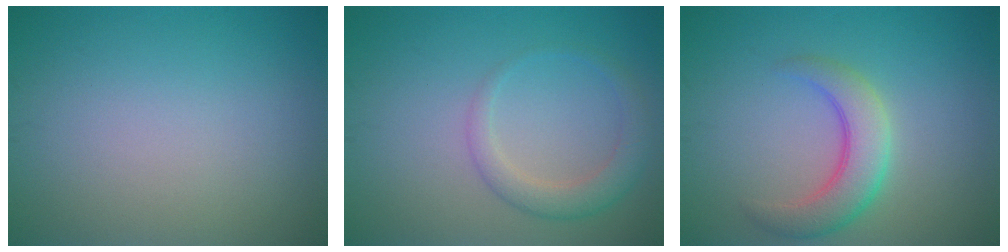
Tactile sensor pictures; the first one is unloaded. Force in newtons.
{"total": 2.8, "press": 2.8, "slide": 0.2}
{"total": 4.4, "press": 4.4, "slide": 0.3}